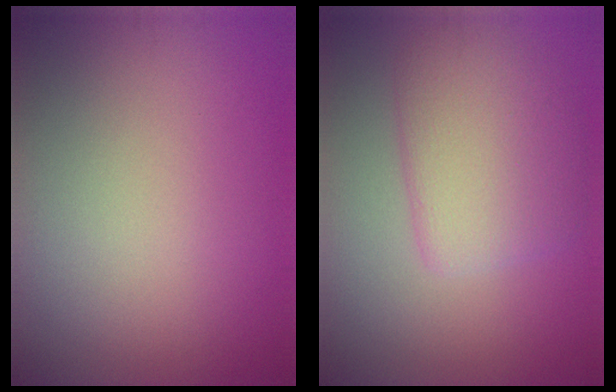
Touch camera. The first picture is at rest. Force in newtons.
{"total": 5.2, "press": 5.2, "slide": 0.1}